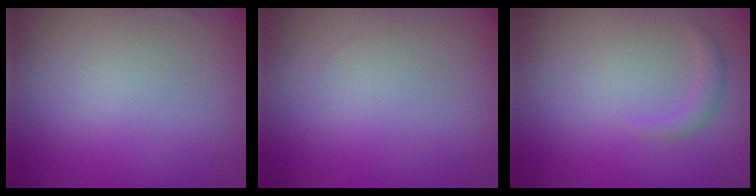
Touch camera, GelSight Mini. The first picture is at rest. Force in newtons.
{"total": 0.0}
{"total": 1.2, "press": 1.2, "slide": 0.2}